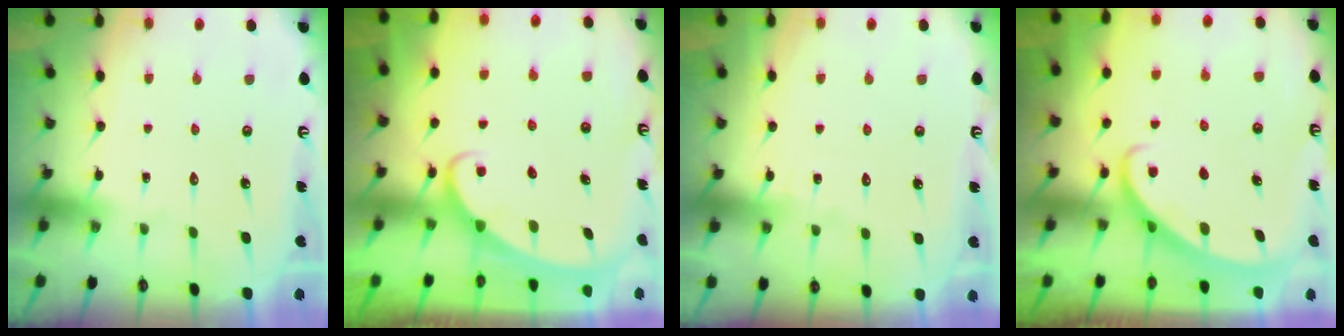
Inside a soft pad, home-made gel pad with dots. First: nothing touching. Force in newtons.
{"total": 2.6, "press": 2.5, "slide": 0.3}
{"total": 5.5, "press": 5.5, "slide": 0.5}
{"total": 3.0, "press": 3.0, "slide": 0.1}